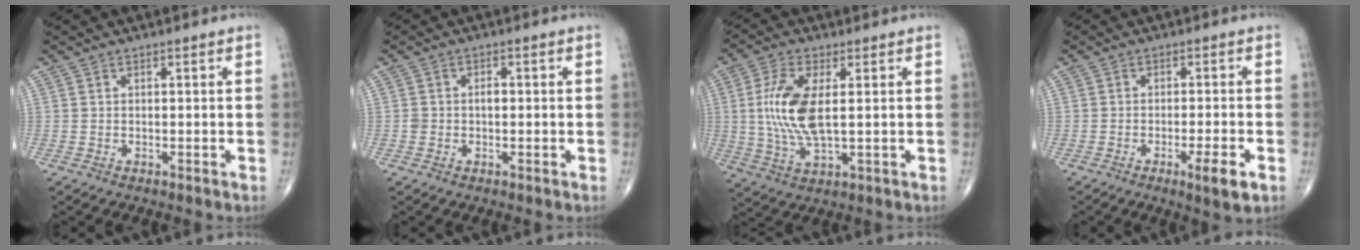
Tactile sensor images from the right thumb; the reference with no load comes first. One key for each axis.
{"total": 2.0, "fx": -0.2, "fy": 1.5, "fz": 1.3, "tx": -0.019, "ty": 0.007, "tz": -0.003}
{"total": 11.0, "fx": 1.2, "fy": 4.4, "fz": 10.0, "tx": -0.223, "ty": -0.009, "tz": 0.027}
{"total": 5.3, "fx": -2.4, "fy": 0.7, "fz": 4.7, "tx": -0.075, "ty": -0.001, "tz": -0.037}